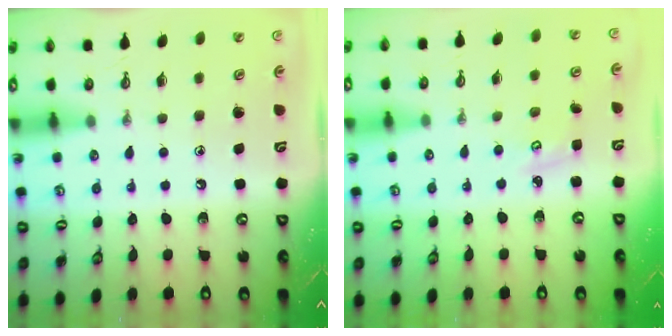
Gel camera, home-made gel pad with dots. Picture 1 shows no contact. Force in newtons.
{"total": 3.0, "press": 3.0, "slide": 0.3}